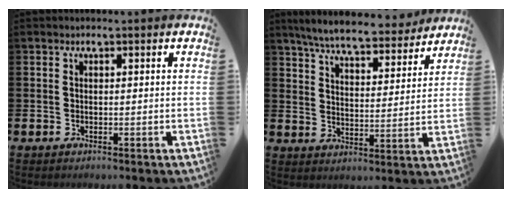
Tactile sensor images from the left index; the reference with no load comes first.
{"total": 7.1, "force": [6.6, 1.1, 2.4], "torque": [-0.068, -0.041, 0.114]}